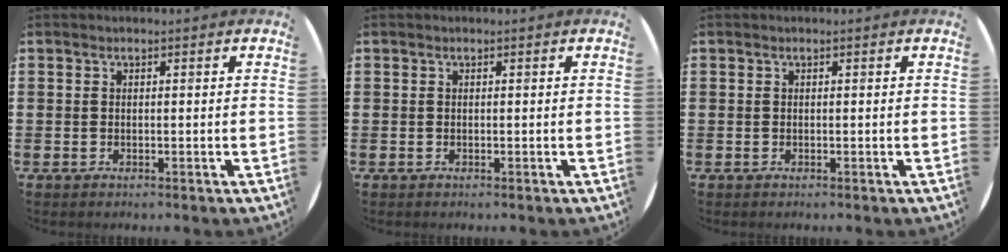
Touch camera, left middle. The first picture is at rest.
{"total": 0.0}
{"total": 0.0}